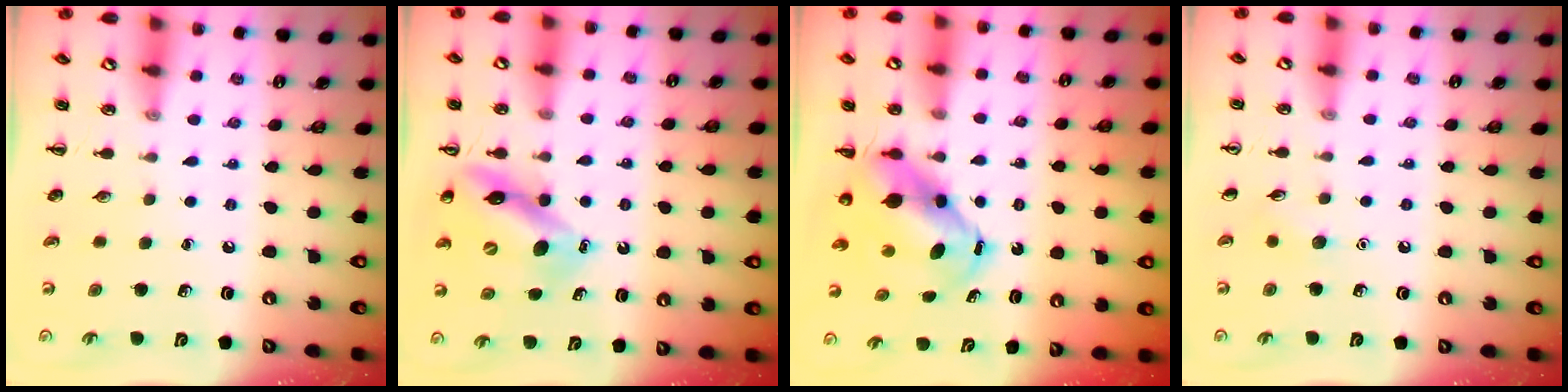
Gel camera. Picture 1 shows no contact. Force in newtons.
{"total": 11.4, "press": 10.9, "slide": 3.3}
{"total": 7.2, "press": 6.8, "slide": 2.4}
{"total": 4.6, "press": 4.4, "slide": 1.4}